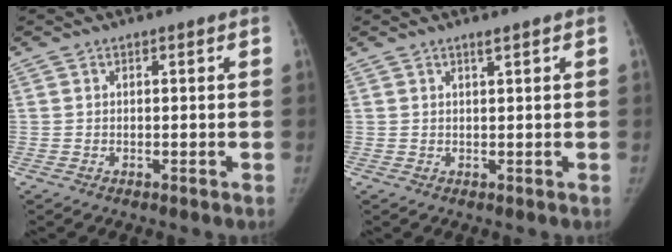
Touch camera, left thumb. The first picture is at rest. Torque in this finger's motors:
{"motor_torque": [-0.13, -0.01, -0.50, 0.10, -0.01]}